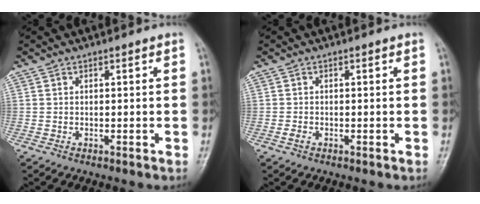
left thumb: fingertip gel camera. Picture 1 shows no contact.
{"total": 1.0, "force": [-0.6, 0.6, 0.5], "torque": [-0.013, -0.001, -0.014]}